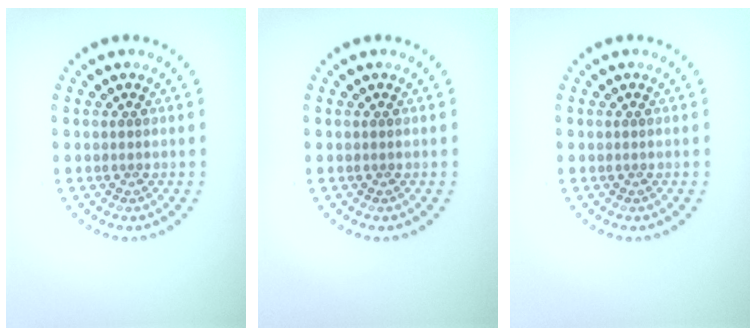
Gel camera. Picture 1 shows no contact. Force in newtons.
{"total": 0.0}
{"total": 0.0}